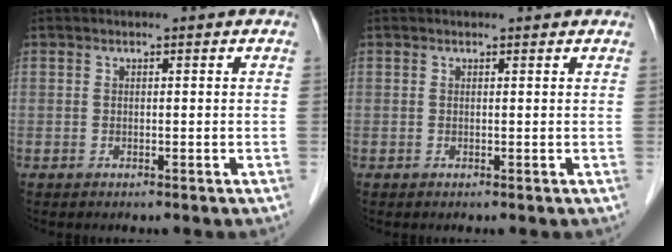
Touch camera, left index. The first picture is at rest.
{"total": 1.1, "force": [1.1, 0.2, 0.1], "torque": [-0.012, 0.004, 0.008]}